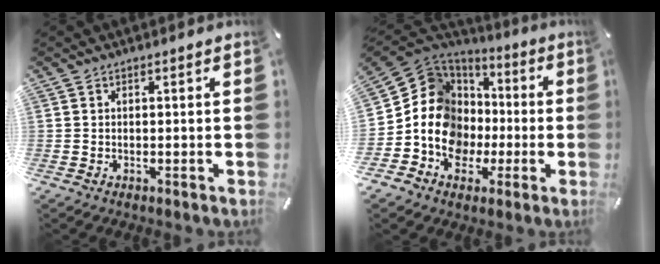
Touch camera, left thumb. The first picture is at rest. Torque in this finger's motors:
{"motor_torque": [0.08, 1.59, 0.80, -0.36, 0.45]}